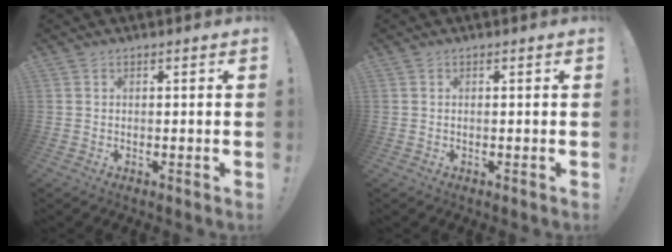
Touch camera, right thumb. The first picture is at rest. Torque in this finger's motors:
{"motor_torque": [0.73, 1.37, -0.38, 0.27, 0.00]}